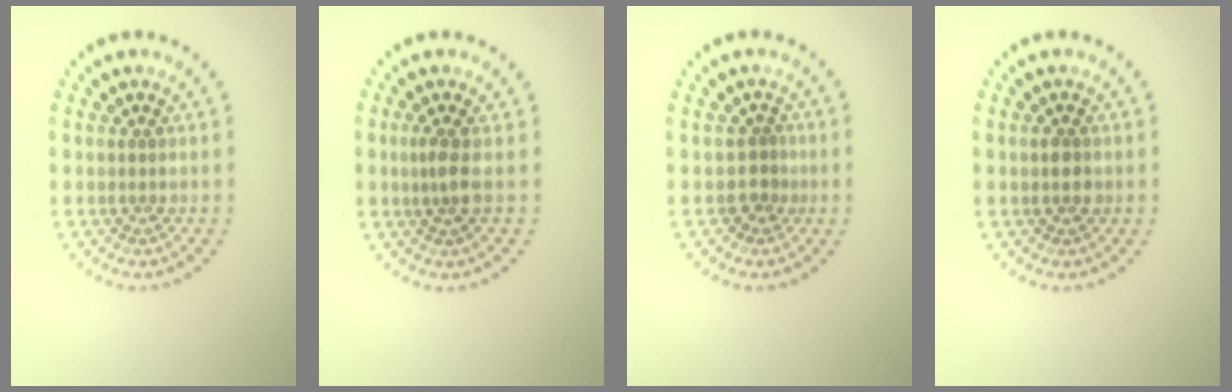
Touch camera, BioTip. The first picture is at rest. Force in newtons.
{"total": 1.7, "press": 1.2, "slide": 1.2}
{"total": 1.3, "press": 1.0, "slide": 0.8}
{"total": 0.9, "press": 0.9, "slide": 0.1}